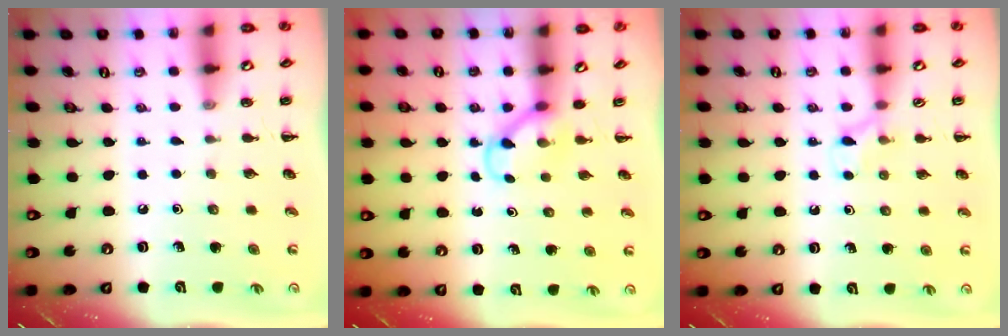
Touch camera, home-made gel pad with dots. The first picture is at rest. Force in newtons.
{"total": 3.7, "press": 3.6, "slide": 1.1}
{"total": 4.1, "press": 3.8, "slide": 1.4}